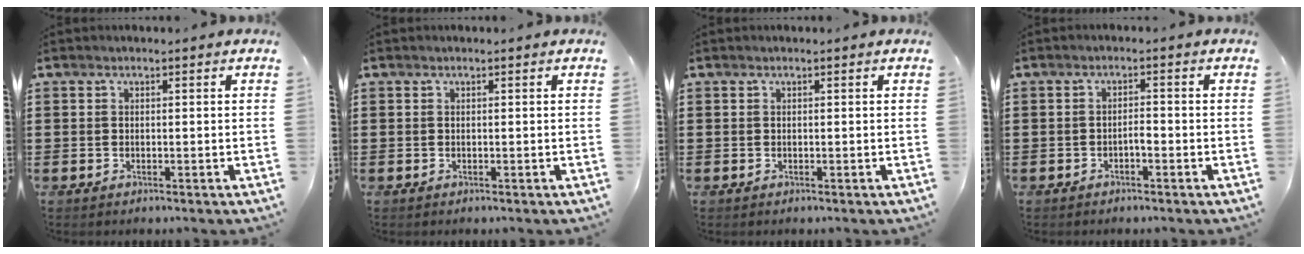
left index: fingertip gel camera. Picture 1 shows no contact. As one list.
[{"total": 0.0}, {"total": 0.0}, {"total": 1.6, "force": [-0.9, 0.3, 1.3], "torque": [-0.027, 0.002, -0.018]}]